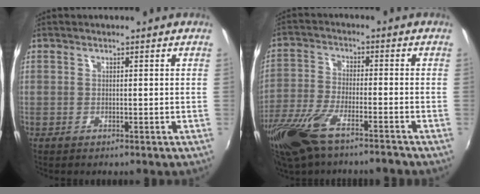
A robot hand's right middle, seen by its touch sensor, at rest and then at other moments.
{"total": 14.5, "force": [-10.5, 3.7, 9.3], "torque": [-0.210, -0.047, -0.200]}